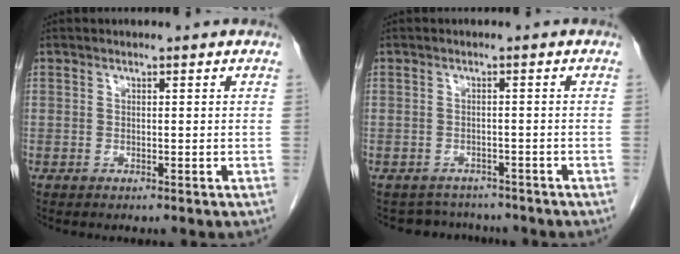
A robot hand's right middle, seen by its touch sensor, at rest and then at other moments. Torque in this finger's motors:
{"motor_torque": [-0.13, -0.07, -0.09, -0.02]}